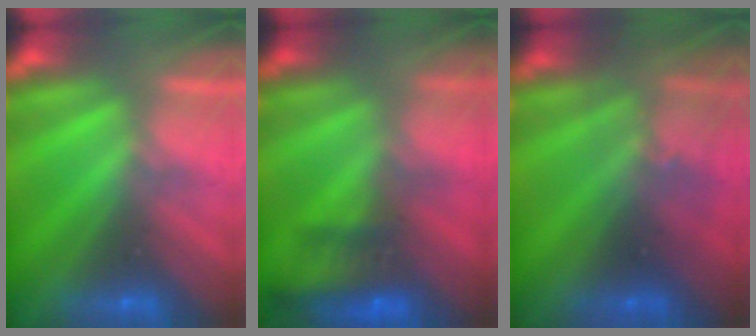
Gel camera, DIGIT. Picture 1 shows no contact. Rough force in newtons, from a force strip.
{"total": 7.9}
{"total": 2.9}